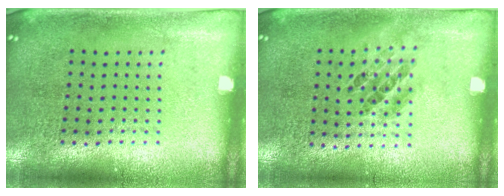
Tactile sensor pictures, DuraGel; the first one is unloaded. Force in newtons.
{"total": 0.9, "press": 0.6, "slide": 0.6}